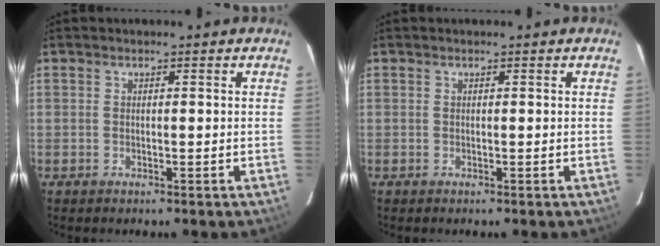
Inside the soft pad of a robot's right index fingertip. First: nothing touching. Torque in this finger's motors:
{"motor_torque": [0.07, 0.03, 0.04, 0.01]}